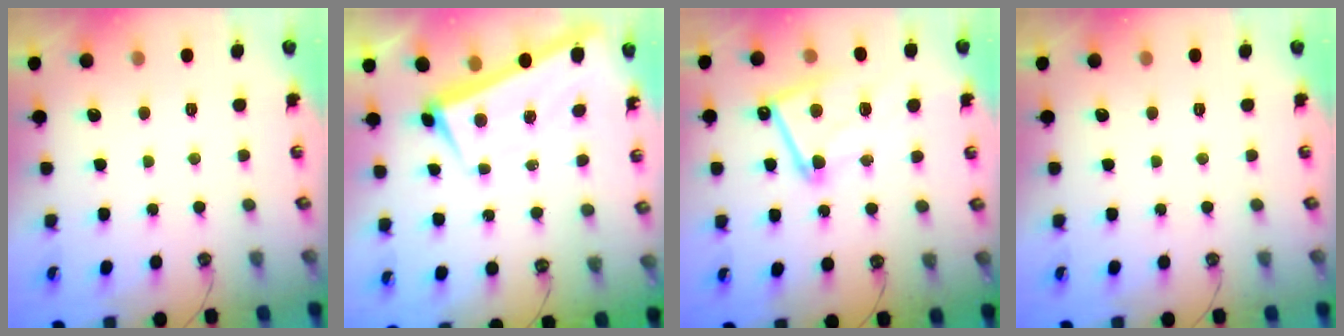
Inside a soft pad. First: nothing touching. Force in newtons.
{"total": 1.3, "press": 0.5, "slide": 1.2}
{"total": 11.6, "press": 11.5, "slide": 0.8}
{"total": 0.0}